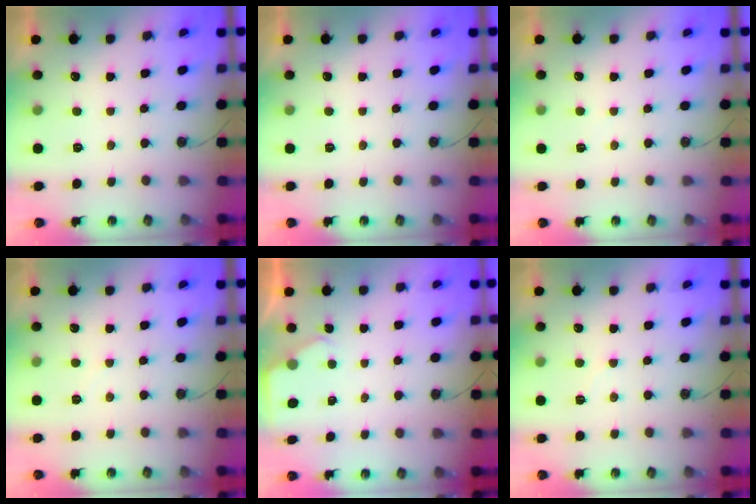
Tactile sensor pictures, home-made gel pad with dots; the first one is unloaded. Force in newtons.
{"total": 0.0}
{"total": 2.9, "press": 2.9, "slide": 0.4}
{"total": 2.5, "press": 2.5, "slide": 0.4}
{"total": 1.8, "press": 1.7, "slide": 0.3}
{"total": 5.1, "press": 5.1, "slide": 0.7}